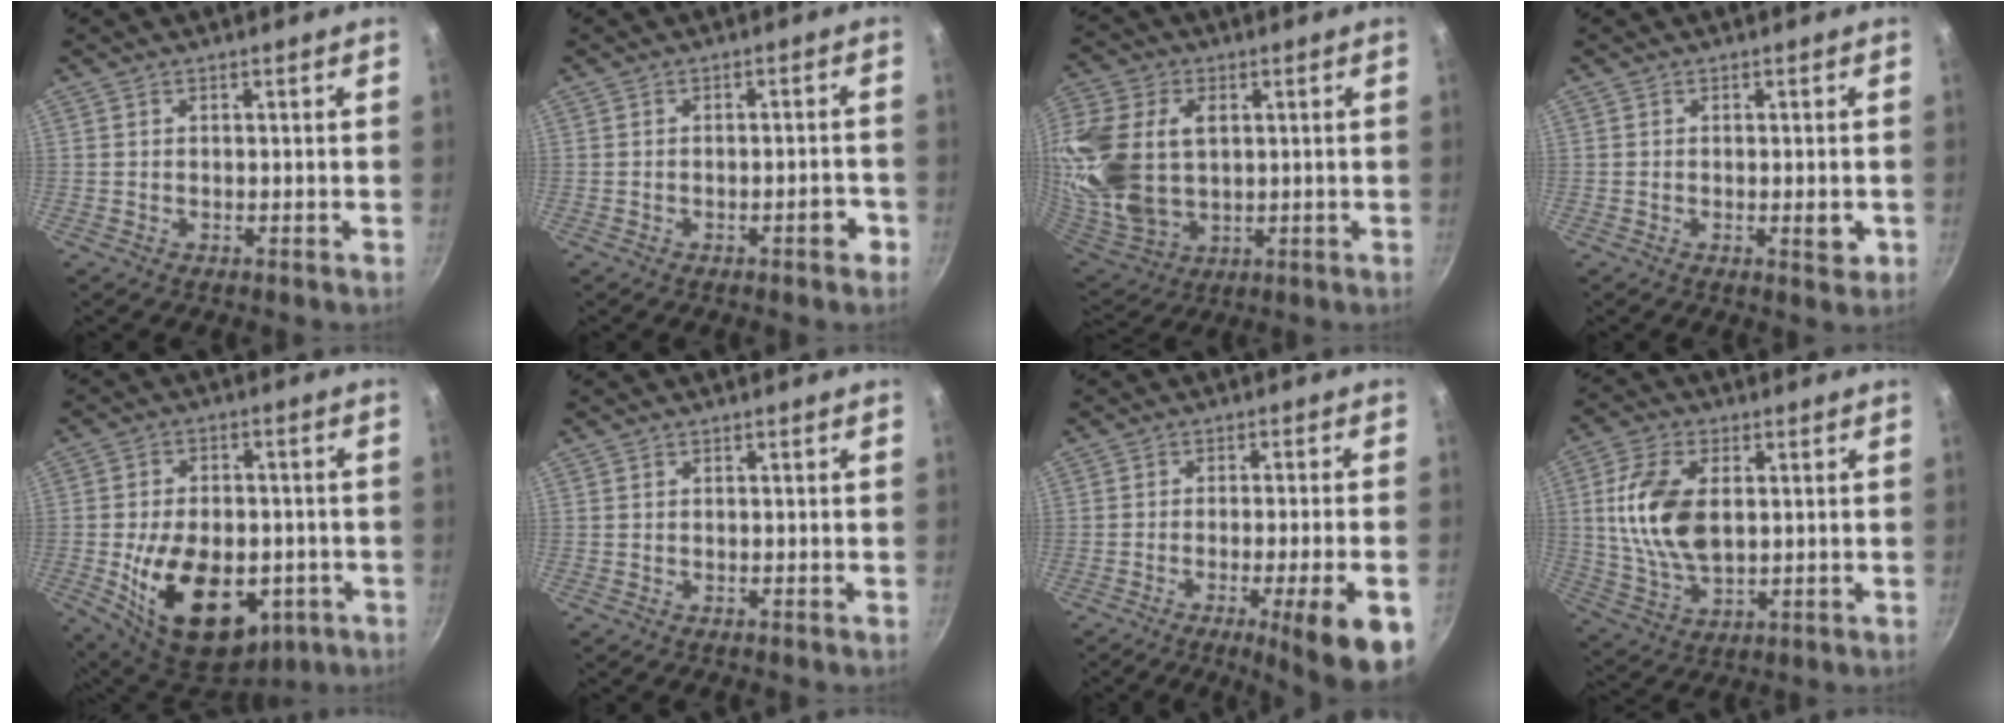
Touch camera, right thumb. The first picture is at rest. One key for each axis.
{"total": 3.3, "fx": -1.8, "fy": 1.1, "fz": 2.5, "tx": -0.023, "ty": 0.018, "tz": -0.021}
{"total": 20.9, "fx": 3.4, "fy": 14.3, "fz": 14.9, "tx": -0.323, "ty": -0.012, "tz": 0.074}
{"total": 3.0, "fx": -0.6, "fy": 1.0, "fz": 2.7, "tx": -0.035, "ty": -0.003, "tz": -0.007}
{"total": 20.9, "fx": -5.5, "fy": 13.1, "fz": 15.3, "tx": -0.227, "ty": 0.007, "tz": -0.067}
{"total": 0.0}
{"total": 12.4, "fx": -5.2, "fy": 1.3, "fz": 11.1, "tx": -0.143, "ty": 0.015, "tz": -0.068}
{"total": 13.5, "fx": 1.9, "fy": 7.8, "fz": 10.8, "tx": -0.202, "ty": -0.005, "tz": 0.039}